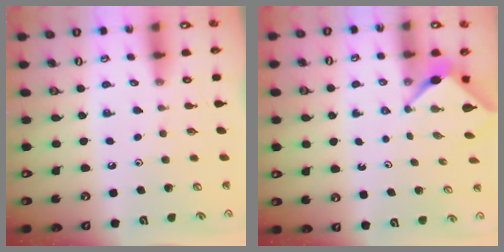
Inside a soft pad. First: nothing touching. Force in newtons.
{"total": 3.0, "press": 3.0, "slide": 0.2}